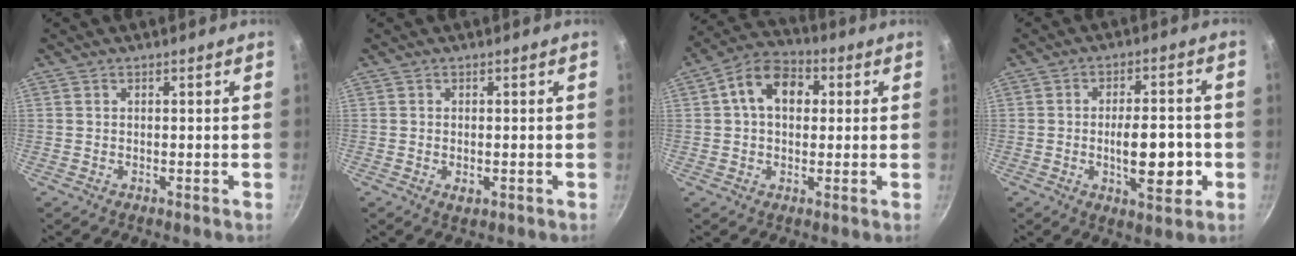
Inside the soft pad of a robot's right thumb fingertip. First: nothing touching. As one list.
[{"total": 2.0, "force": [-0.5, 1.3, 1.5], "torque": [-0.025, -0.004, -0.006]}, {"total": 11.0, "force": [2.3, 7.8, 7.4], "torque": [-0.095, 0.022, 0.020]}, {"total": 10.9, "force": [-2.2, 4.7, 9.6], "torque": [-0.119, 0.012, -0.030]}]